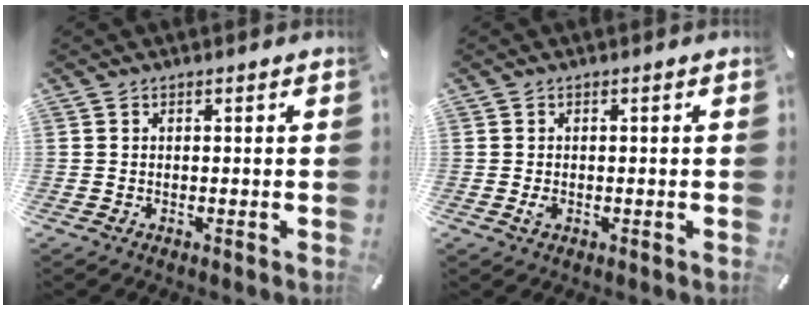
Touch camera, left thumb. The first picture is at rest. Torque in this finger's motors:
{"motor_torque": [0.49, 0.62, 0.33, -0.07, 0.02]}